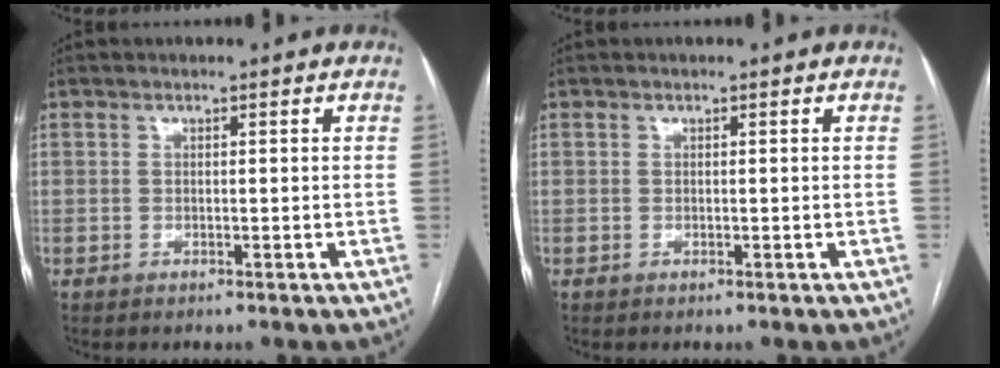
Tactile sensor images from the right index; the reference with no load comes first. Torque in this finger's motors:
{"motor_torque": [0.00, 0.00, 0.00, 0.00]}